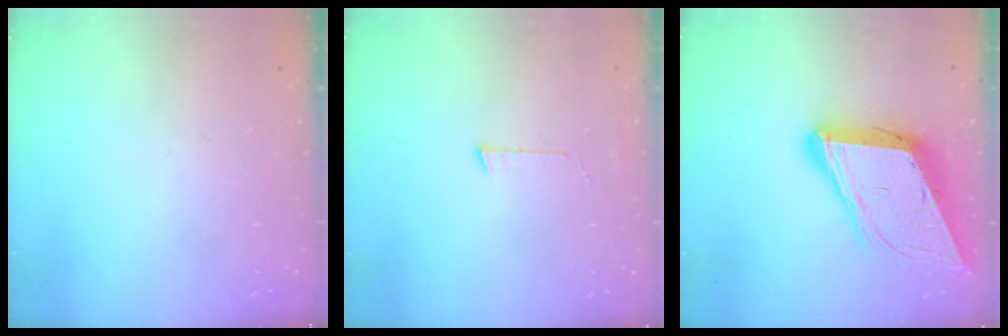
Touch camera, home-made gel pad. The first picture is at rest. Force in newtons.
{"total": 4.2, "press": 4.2, "slide": 0.4}
{"total": 17.7, "press": 17.2, "slide": 4.0}